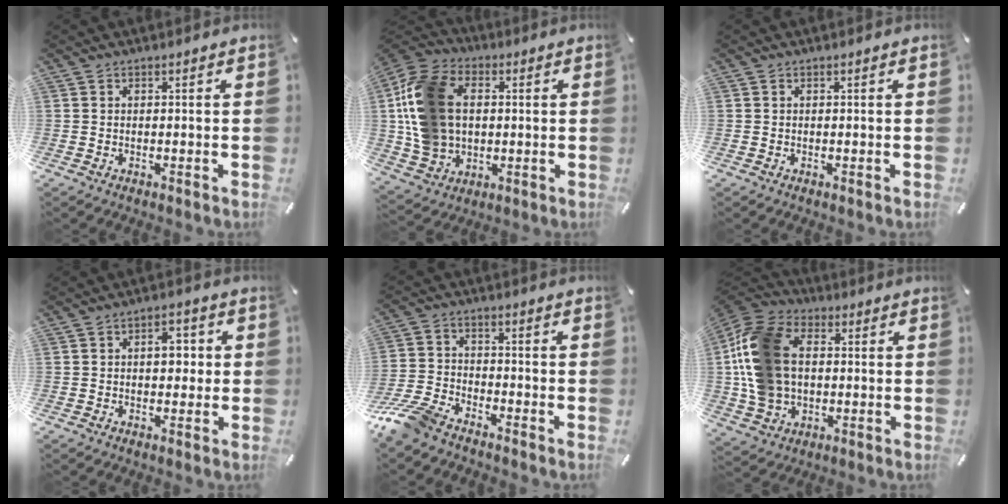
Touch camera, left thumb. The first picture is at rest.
{"total": 17.2, "force": [2.1, 13.2, 10.8], "torque": [-0.241, 0.012, 0.040]}
{"total": 0.0}
{"total": 5.6, "force": [0.3, 3.5, 4.3], "torque": [-0.045, -0.003, -0.007]}
{"total": 9.0, "force": [-7.6, 3.1, 3.7], "torque": [-0.095, 0.024, -0.152]}
{"total": 18.1, "force": [0.9, 13.5, 12.0], "torque": [-0.267, 0.017, 0.018]}